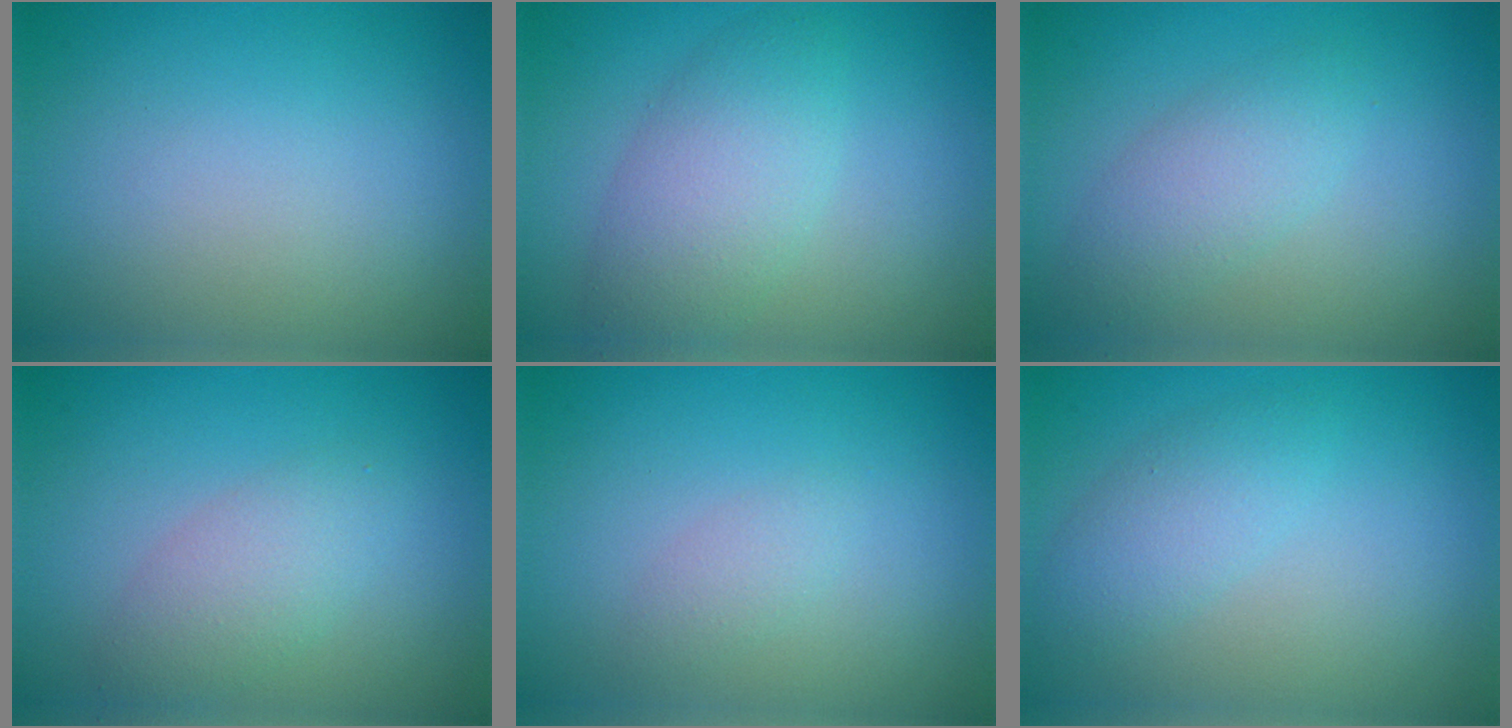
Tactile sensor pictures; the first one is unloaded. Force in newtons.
{"total": 4.5, "press": 4.5, "slide": 0.2}
{"total": 2.8, "press": 2.8, "slide": 0.2}
{"total": 2.9, "press": 2.9, "slide": 0.2}
{"total": 1.1, "press": 1.1, "slide": 0.0}
{"total": 1.7, "press": 1.7, "slide": 0.0}